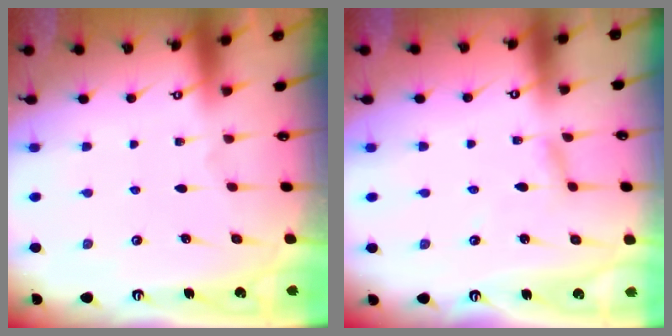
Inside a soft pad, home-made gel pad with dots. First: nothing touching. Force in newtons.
{"total": 2.4, "press": 2.4, "slide": 0.2}